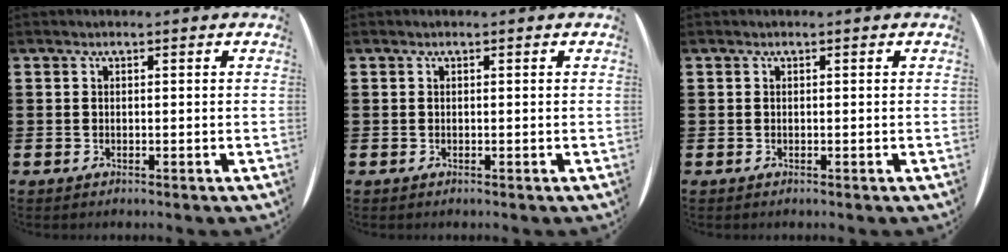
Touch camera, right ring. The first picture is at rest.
{"total": 0.0}
{"total": 0.0}